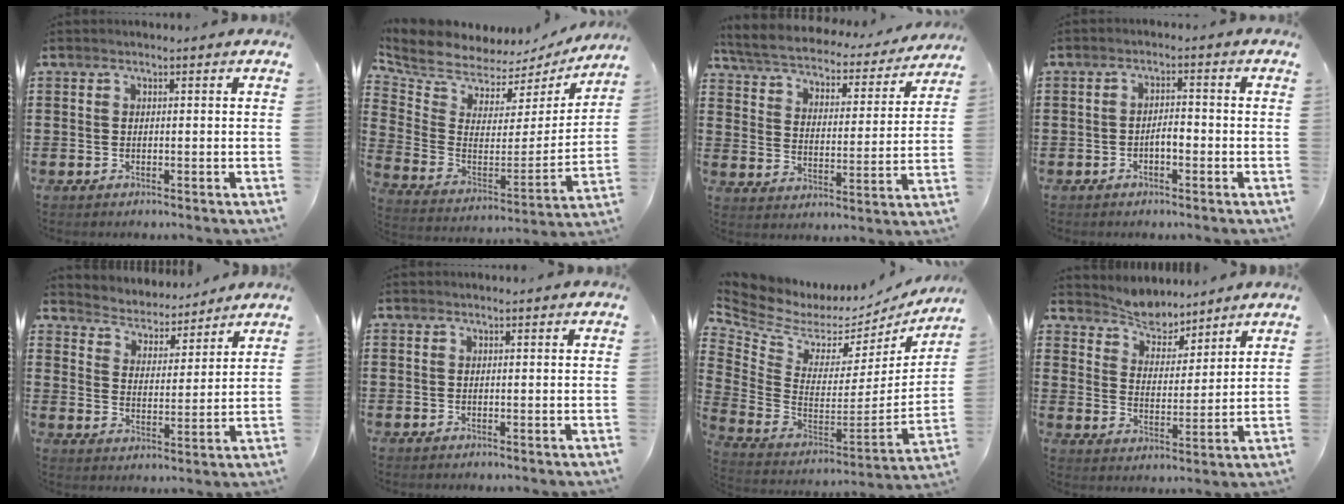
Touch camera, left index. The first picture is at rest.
{"total": 5.8, "force": [5.3, 2.4, 0.2], "torque": [-0.047, -0.050, 0.092]}
{"total": 4.3, "force": [4.0, 0.7, 1.4], "torque": [-0.050, -0.029, 0.062]}
{"total": 2.4, "force": [-1.2, 0.8, 1.9], "torque": [-0.038, 0.006, -0.025]}
{"total": 4.0, "force": [3.9, 0.6, -0.6], "torque": [-0.015, -0.032, 0.062]}
{"total": 0.0}
{"total": 4.8, "force": [3.3, 3.1, 1.6], "torque": [-0.063, -0.041, 0.052]}
{"total": 5.0, "force": [4.9, 1.1, 0.0], "torque": [-0.027, -0.026, 0.085]}